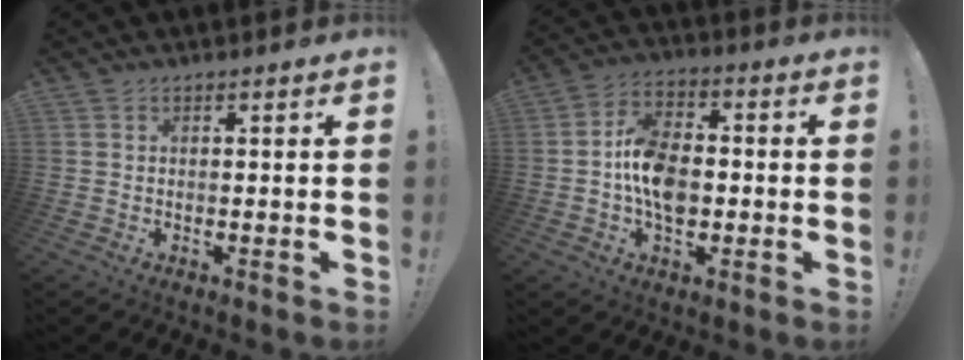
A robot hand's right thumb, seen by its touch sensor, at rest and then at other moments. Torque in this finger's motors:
{"motor_torque": [0.31, 0.22, 1.10, -0.27, 0.10]}